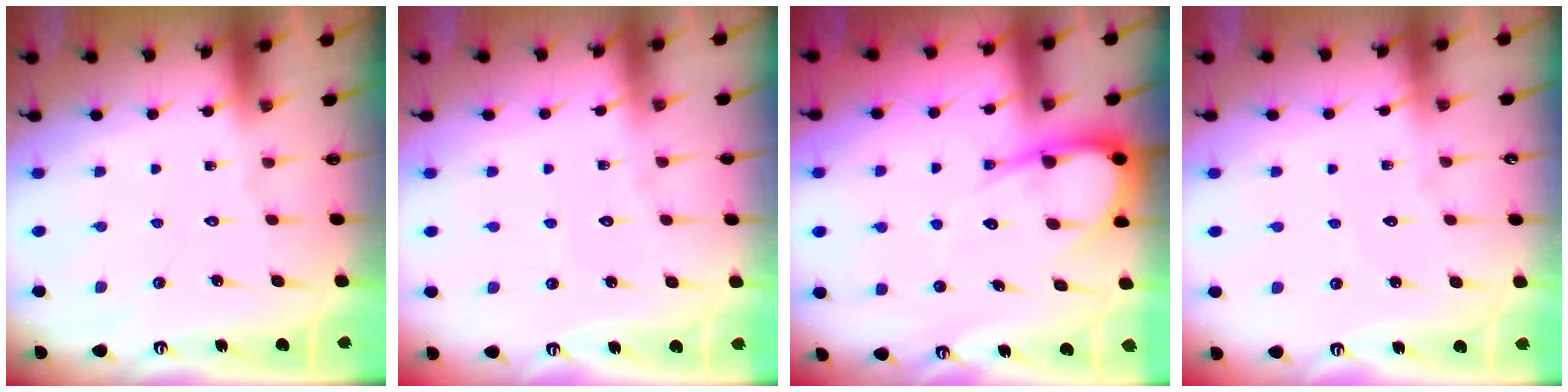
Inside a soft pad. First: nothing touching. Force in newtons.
{"total": 2.3, "press": 2.3, "slide": 0.2}
{"total": 8.7, "press": 8.6, "slide": 0.7}
{"total": 2.9, "press": 2.9, "slide": 0.2}